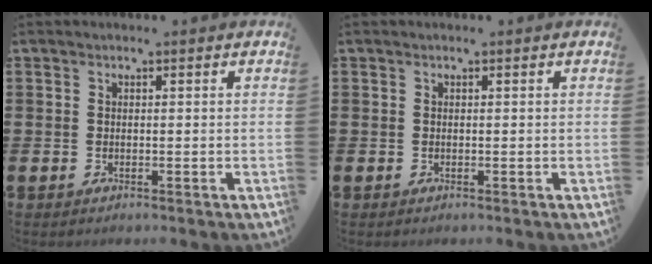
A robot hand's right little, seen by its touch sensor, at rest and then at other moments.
{"total": 0.0}